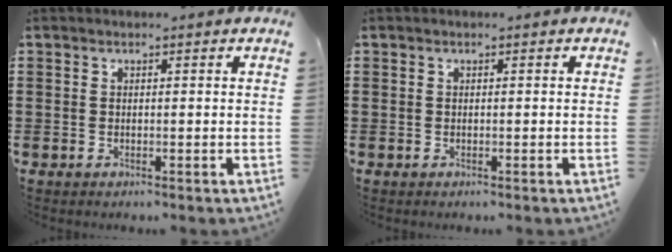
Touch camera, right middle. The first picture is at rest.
{"total": 0.0}